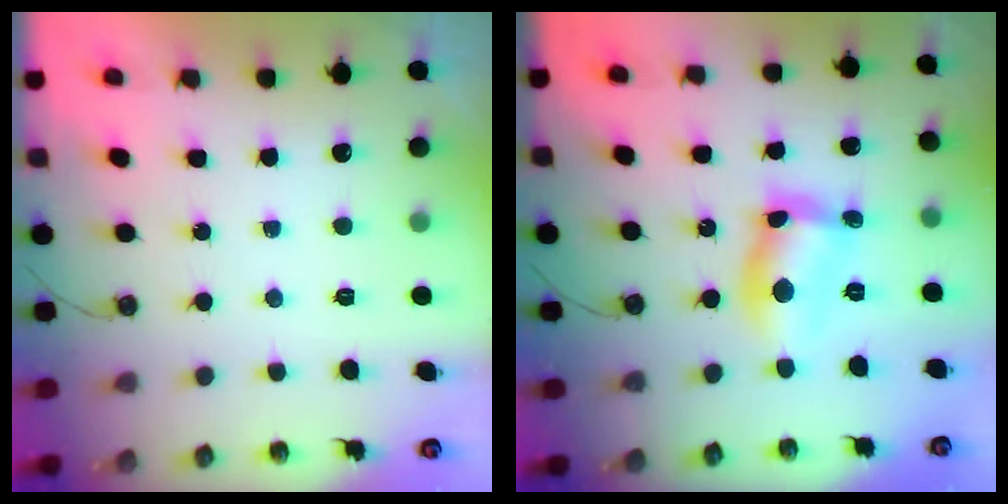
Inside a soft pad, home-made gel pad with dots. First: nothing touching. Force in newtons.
{"total": 10.3, "press": 10.3, "slide": 1.1}